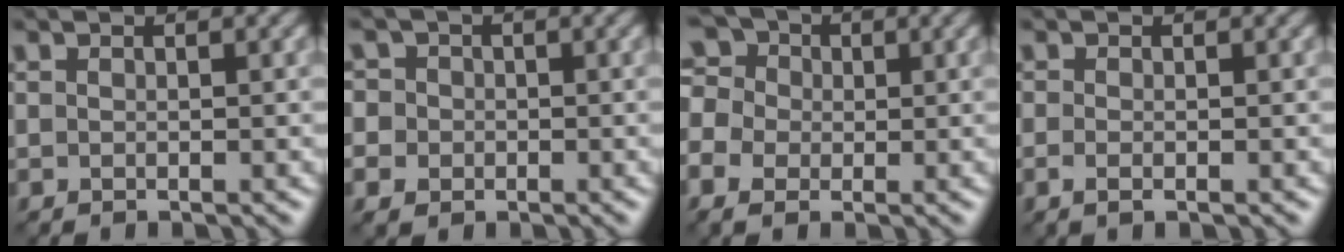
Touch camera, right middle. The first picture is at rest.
{"total": 4.6, "force": [-0.3, 4.4, 1.5], "torque": [-0.027, 0.019, -0.035]}
{"total": 7.3, "force": [-0.5, 6.1, 4.0], "torque": [-0.099, 0.020, -0.039]}
{"total": 1.1, "force": [-0.4, 0.3, 0.9], "torque": [-0.021, -0.005, -0.010]}